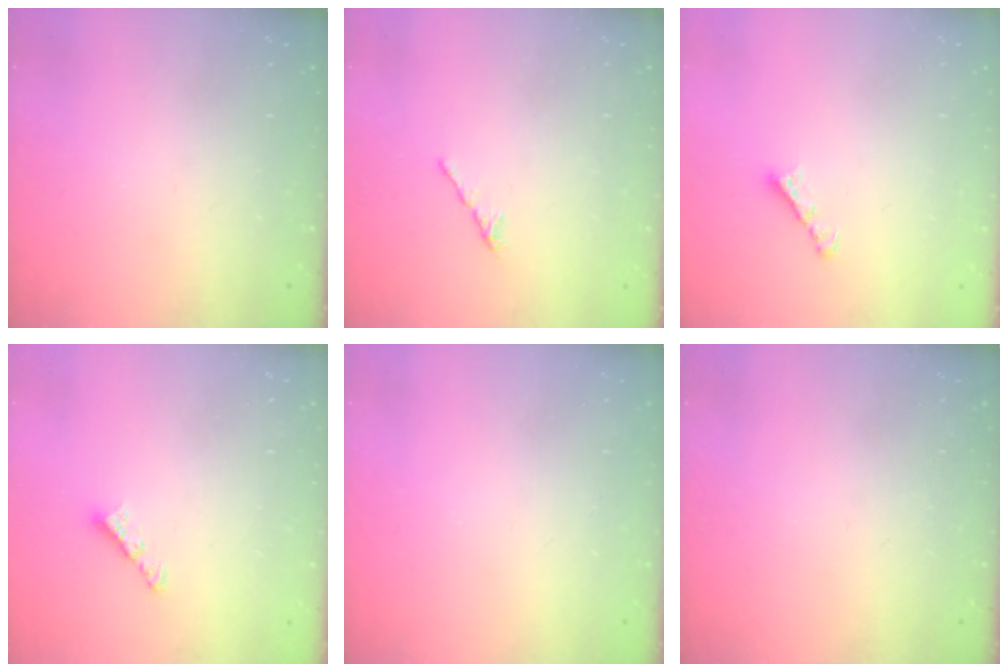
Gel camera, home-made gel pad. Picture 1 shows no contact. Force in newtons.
{"total": 1.7, "press": 1.6, "slide": 0.5}
{"total": 1.7, "press": 1.6, "slide": 0.5}
{"total": 3.4, "press": 3.3, "slide": 0.6}
{"total": 0.0}
{"total": 0.0}